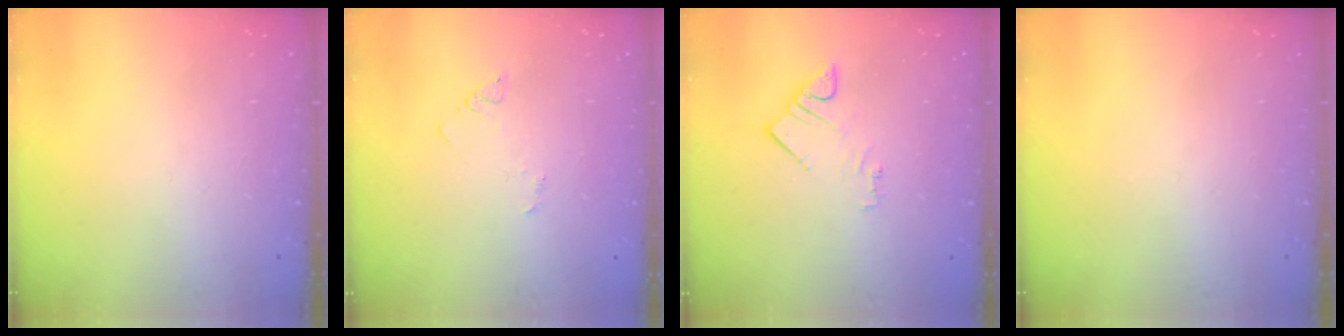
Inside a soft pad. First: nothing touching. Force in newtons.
{"total": 2.9, "press": 2.9, "slide": 0.3}
{"total": 3.7, "press": 3.7, "slide": 0.3}
{"total": 0.0}